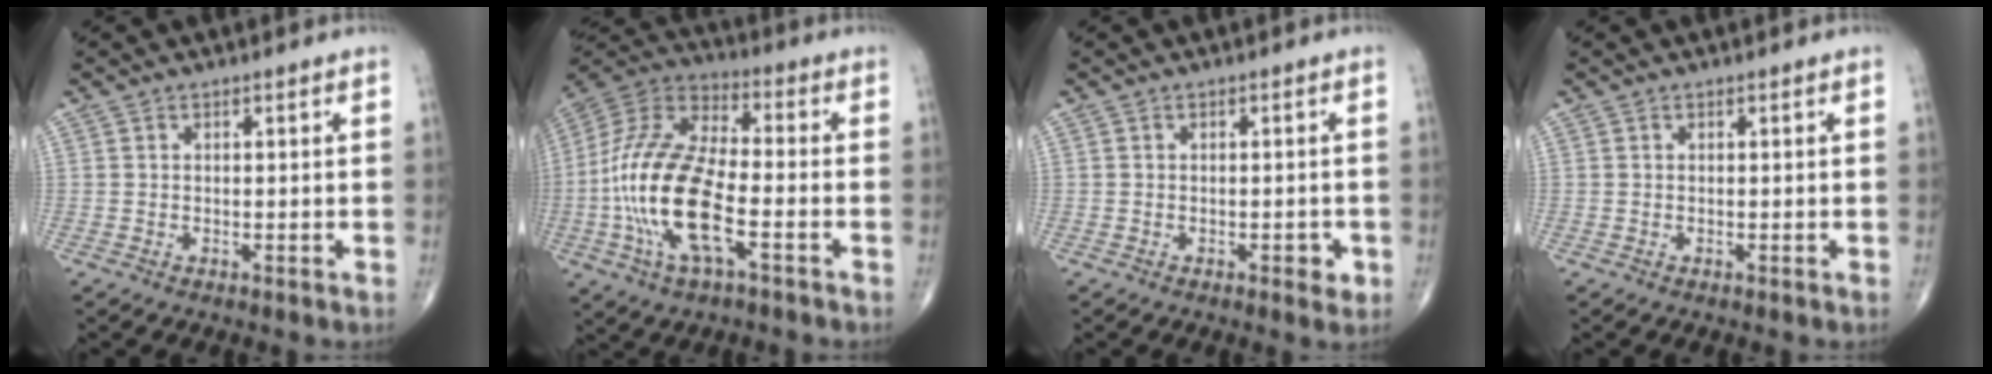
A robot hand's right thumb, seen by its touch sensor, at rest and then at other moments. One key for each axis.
{"total": 20.3, "fx": -5.1, "fy": 8.5, "fz": 17.8, "tx": -0.378, "ty": 0.024, "tz": -0.094}
{"total": 2.4, "fx": -0.9, "fy": 1.1, "fz": 1.9, "tx": -0.018, "ty": 0.001, "tz": -0.011}
{"total": 0.0}